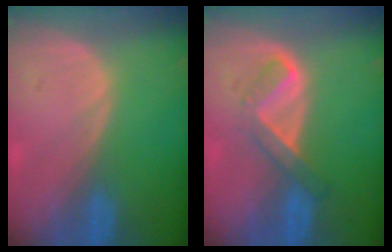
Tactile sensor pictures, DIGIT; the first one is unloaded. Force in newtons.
{"total": 5.3, "press": 4.5, "slide": 2.9}